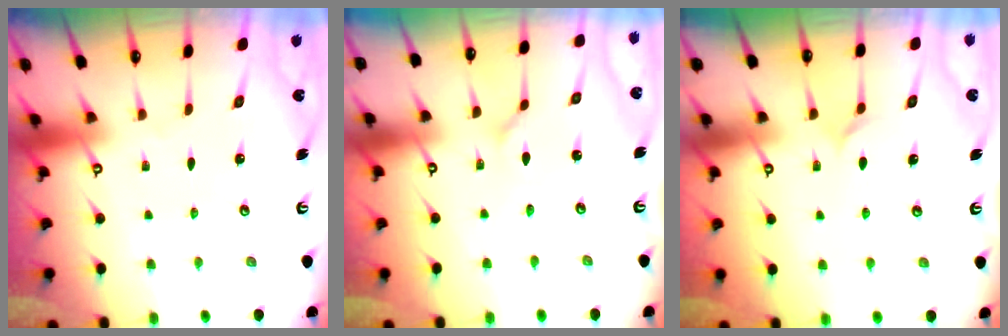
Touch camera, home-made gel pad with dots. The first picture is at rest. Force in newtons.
{"total": 1.0, "press": 1.0, "slide": 0.1}
{"total": 5.7, "press": 5.7, "slide": 0.4}